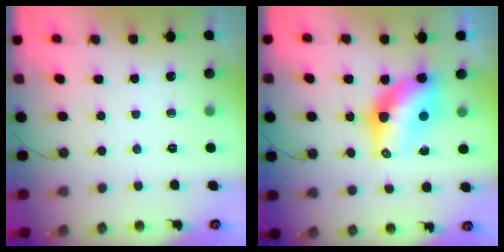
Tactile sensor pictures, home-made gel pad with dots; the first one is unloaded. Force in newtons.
{"total": 10.4, "press": 10.4, "slide": 0.8}